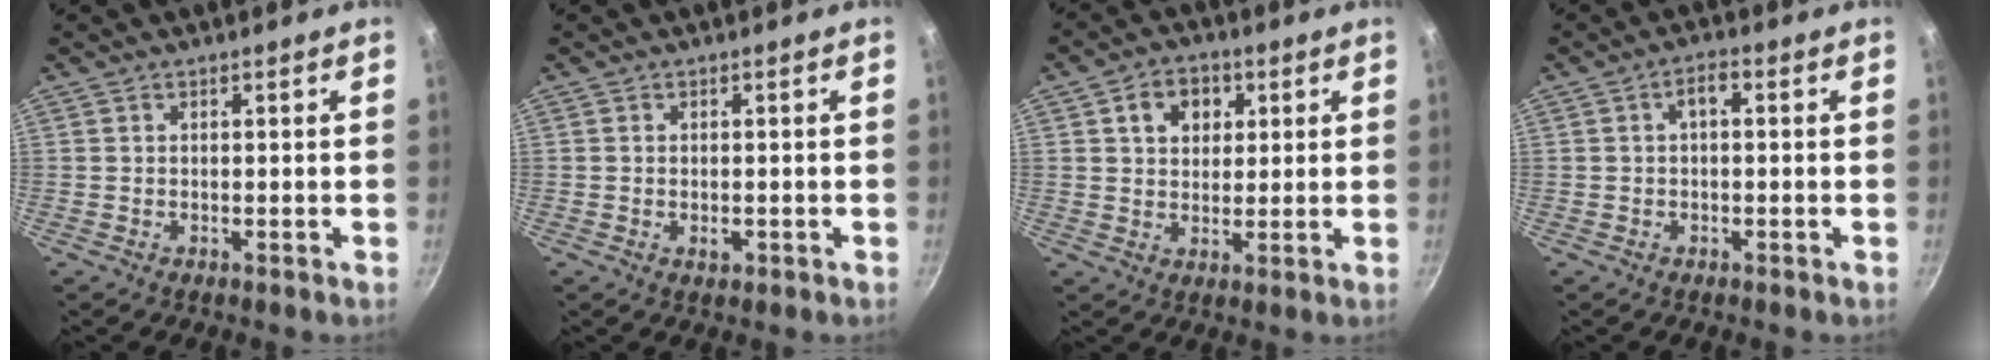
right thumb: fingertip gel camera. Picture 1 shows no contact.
{"total": 1.6, "force": [-0.4, 1.0, 1.2], "torque": [-0.019, -0.001, -0.006]}
{"total": 7.5, "force": [2.6, 5.8, 3.8], "torque": [-0.034, 0.003, 0.037]}
{"total": 2.7, "force": [0.1, 1.3, 2.4], "torque": [-0.043, 0.015, 0.001]}